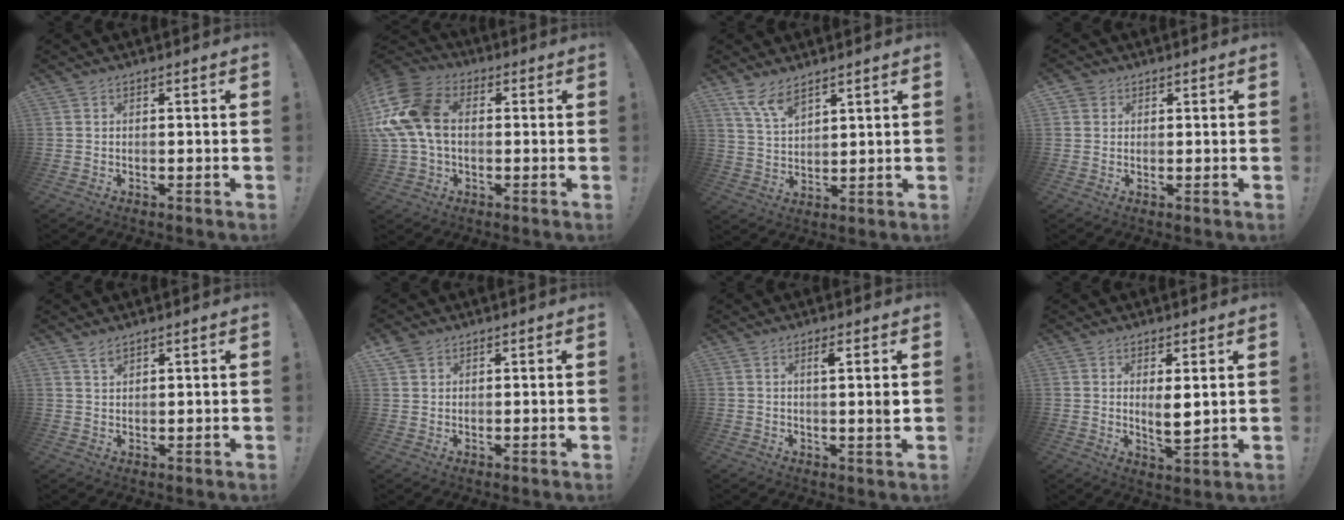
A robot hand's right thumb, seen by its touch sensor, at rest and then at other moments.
{"total": 17.7, "force": [2.1, 12.3, 12.6], "torque": [-0.255, 0.014, 0.044]}
{"total": 7.7, "force": [5.9, 2.7, 4.1], "torque": [-0.080, -0.032, 0.111]}
{"total": 2.3, "force": [1.2, 2.0, 0.3], "torque": [-0.002, -0.003, 0.021]}
{"total": 2.4, "force": [2.1, 0.8, 0.9], "torque": [-0.006, -0.015, 0.036]}
{"total": 3.2, "force": [2.3, 2.1, 0.8], "torque": [-0.005, -0.013, 0.041]}
{"total": 3.4, "force": [0.9, -0.3, 3.2], "torque": [-0.048, -0.007, 0.007]}
{"total": 5.2, "force": [1.8, 1.6, 4.6], "torque": [-0.059, -0.020, 0.029]}